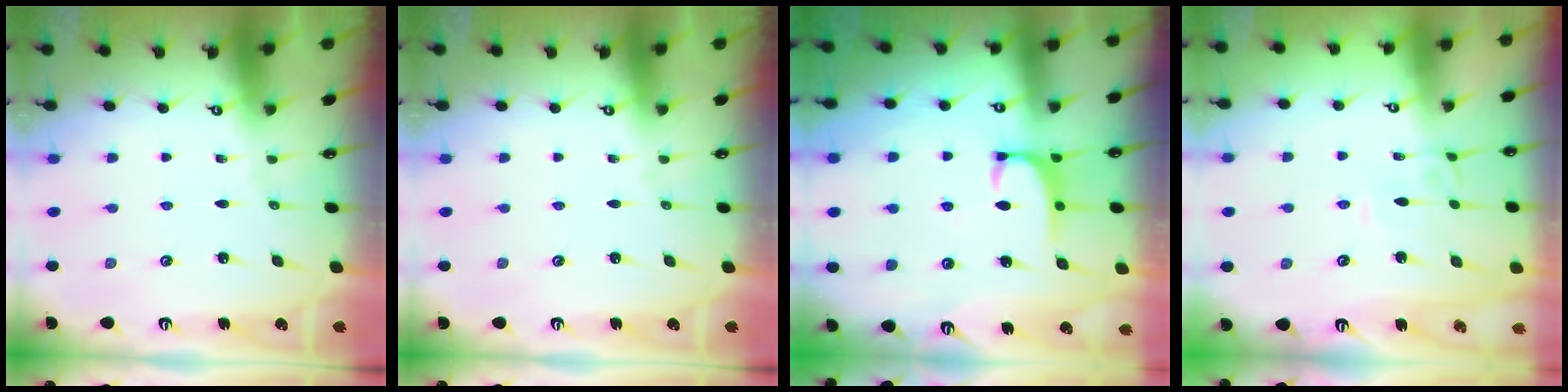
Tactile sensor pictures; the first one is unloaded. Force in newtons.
{"total": 0.0}
{"total": 2.3, "press": 2.2, "slide": 0.6}
{"total": 2.6, "press": 2.6, "slide": 0.3}